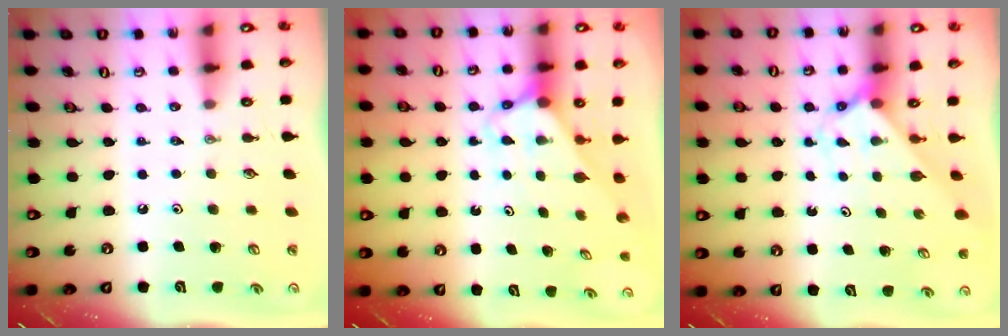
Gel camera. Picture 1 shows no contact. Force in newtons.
{"total": 2.6, "press": 2.6, "slide": 0.1}
{"total": 2.2, "press": 2.2, "slide": 0.1}